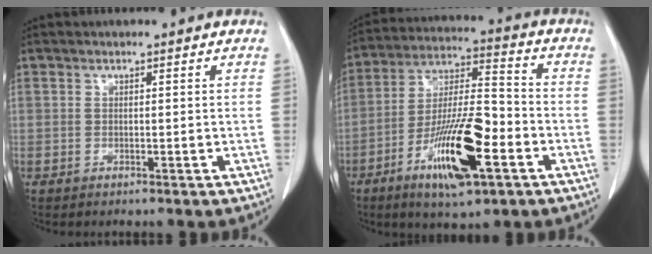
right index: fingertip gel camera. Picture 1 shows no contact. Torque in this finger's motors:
{"motor_torque": [2.14, 0.00, 0.55, 0.15]}